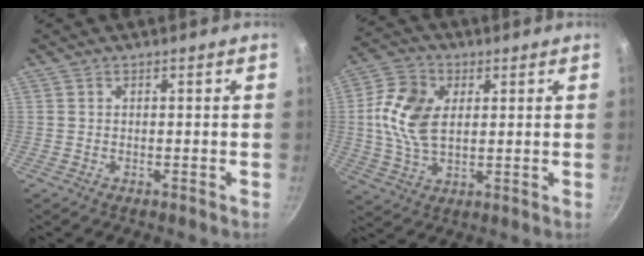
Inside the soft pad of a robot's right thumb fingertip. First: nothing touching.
{"total": 11.6, "force": [2.0, 7.5, 8.6], "torque": [-0.154, 0.003, 0.032]}